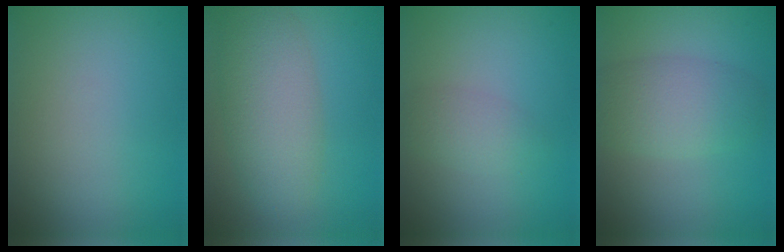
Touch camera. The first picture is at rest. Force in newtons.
{"total": 5.7, "press": 5.7, "slide": 0.1}
{"total": 1.9, "press": 1.9, "slide": 0.1}
{"total": 4.3, "press": 4.3, "slide": 0.2}